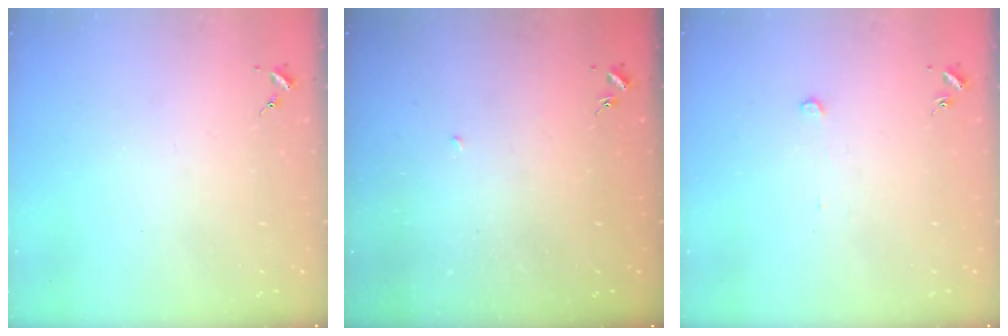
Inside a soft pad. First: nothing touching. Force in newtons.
{"total": 2.3, "press": 2.3, "slide": 0.1}
{"total": 2.4, "press": 2.4, "slide": 0.2}